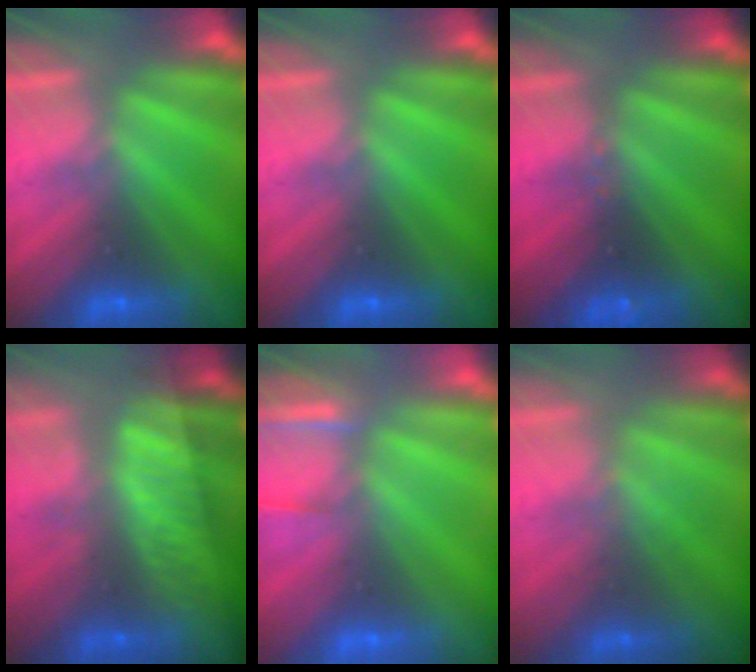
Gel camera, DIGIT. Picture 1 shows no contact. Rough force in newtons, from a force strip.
{"total": 0.0}
{"total": 2.4}
{"total": 8.8}
{"total": 4.4}
{"total": 1.8}